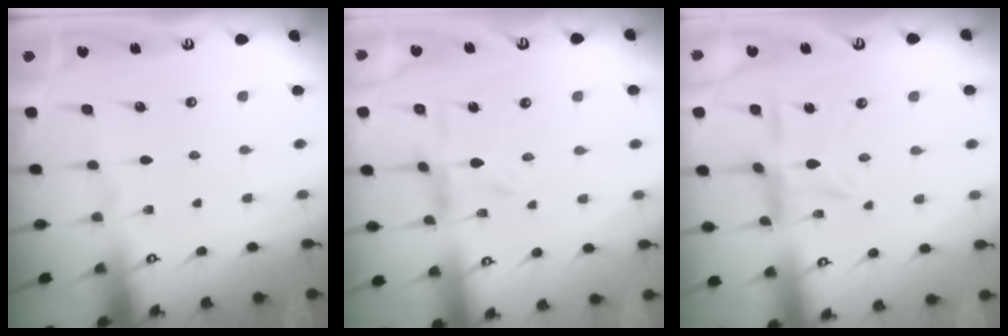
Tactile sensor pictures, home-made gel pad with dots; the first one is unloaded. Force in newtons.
{"total": 2.5, "press": 2.5, "slide": 0.3}
{"total": 8.3, "press": 8.2, "slide": 0.6}